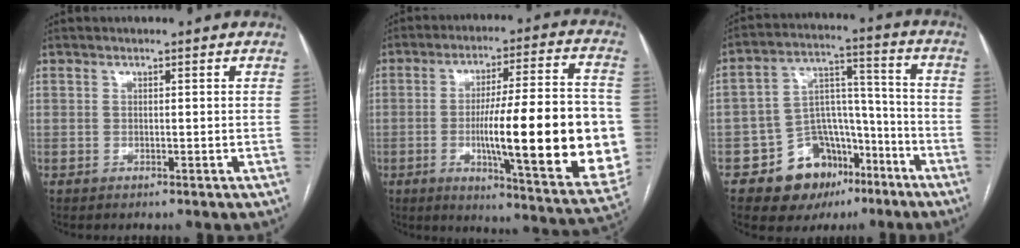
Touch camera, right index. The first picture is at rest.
{"total": 24.9, "force": [-3.3, 3.2, 24.4], "torque": [-0.297, 0.004, -0.041]}
{"total": 12.9, "force": [-7.5, 8.9, 5.6], "torque": [-0.074, 0.049, -0.110]}